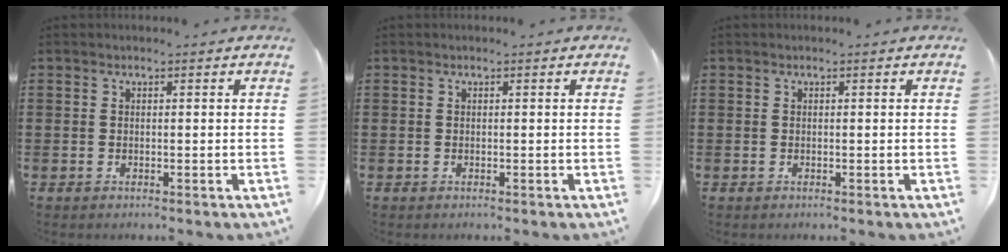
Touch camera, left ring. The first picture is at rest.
{"total": 0.0}
{"total": 0.0}